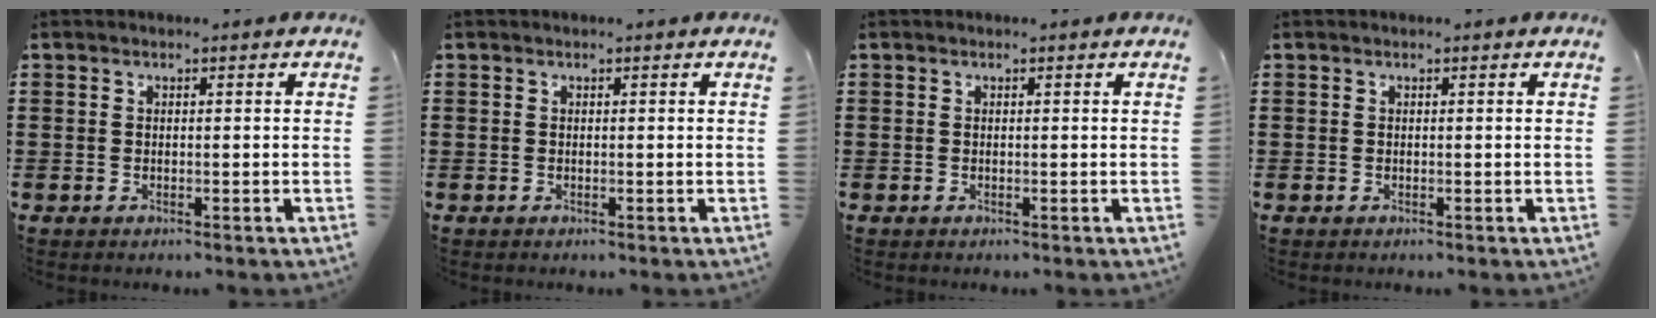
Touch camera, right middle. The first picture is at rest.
{"total": 0.0}
{"total": 0.0}
{"total": 0.0}